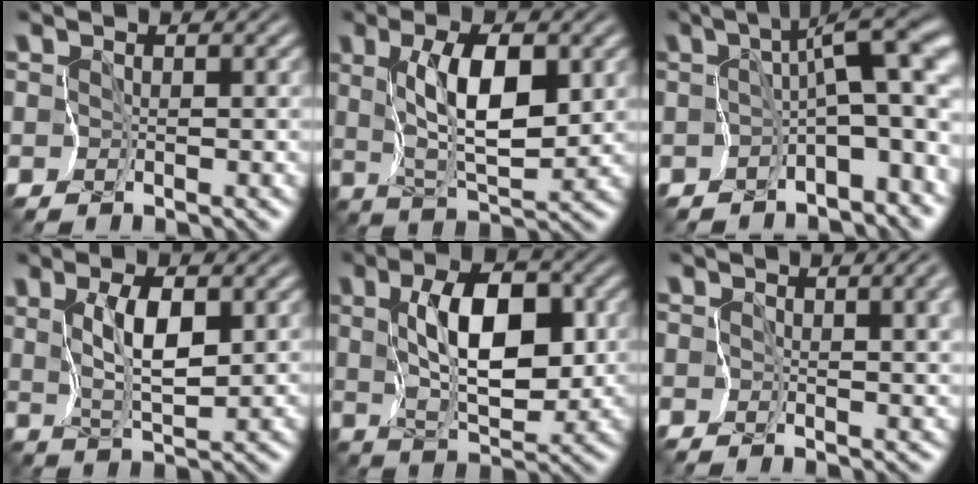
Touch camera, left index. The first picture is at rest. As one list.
[{"total": 6.2, "force": [2.1, 2.1, 5.4], "torque": [-0.102, 0.001, 0.049]}, {"total": 9.2, "force": [-2.3, 3.1, 8.4], "torque": [-0.109, 0.012, -0.042]}, {"total": 3.7, "force": [1.9, 1.0, 3.1], "torque": [-0.068, 0.001, 0.046]}, {"total": 7.3, "force": [1.9, 3.4, 6.2], "torque": [-0.106, 0.004, 0.041]}, {"total": 5.2, "force": [0.6, 2.7, 4.4], "torque": [-0.034, -0.001, 0.013]}]